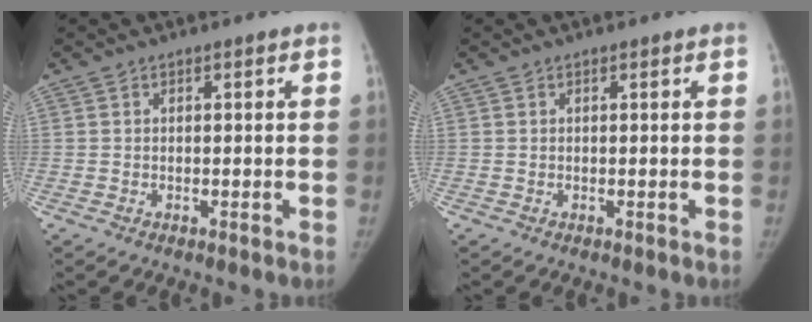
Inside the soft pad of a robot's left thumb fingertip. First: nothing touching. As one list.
[{"total": 0.0}]